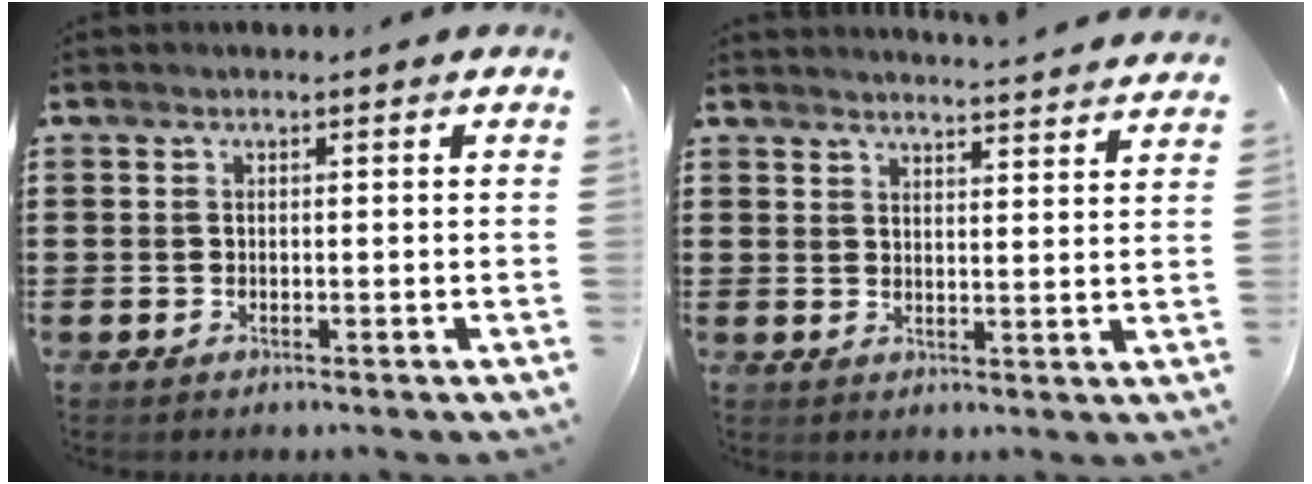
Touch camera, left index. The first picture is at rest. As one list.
[{"total": 3.5, "force": [3.3, -0.9, 0.0], "torque": [-0.012, -0.024, 0.059]}]